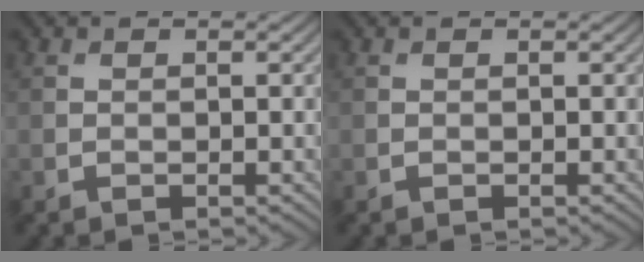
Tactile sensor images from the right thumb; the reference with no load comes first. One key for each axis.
{"total": 0.0}